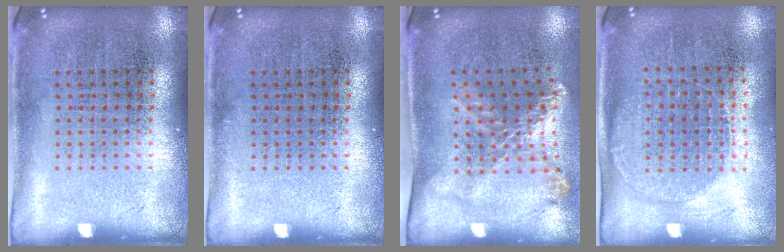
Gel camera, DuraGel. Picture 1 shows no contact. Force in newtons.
{"total": 0.0}
{"total": 1.7, "press": 1.3, "slide": 1.0}
{"total": 1.1, "press": 1.0, "slide": 0.5}